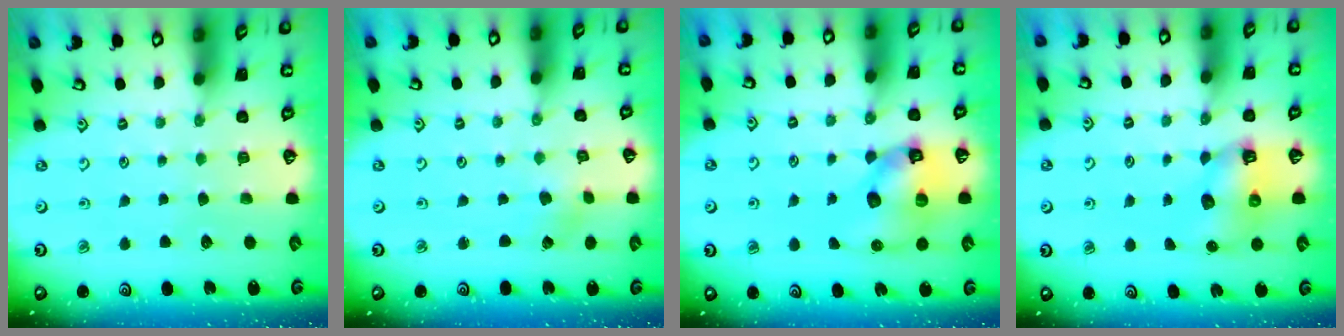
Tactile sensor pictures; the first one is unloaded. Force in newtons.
{"total": 0.6, "press": 0.6, "slide": 0.1}
{"total": 12.0, "press": 11.9, "slide": 1.8}
{"total": 7.3, "press": 7.2, "slide": 0.8}